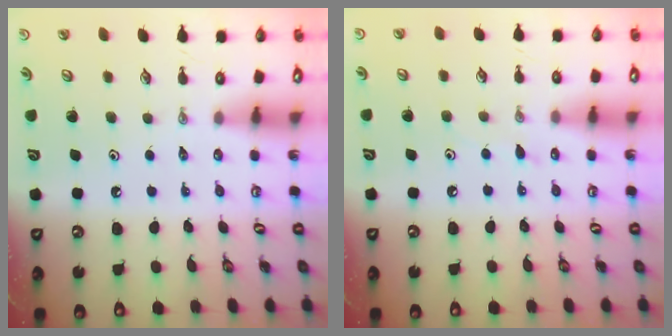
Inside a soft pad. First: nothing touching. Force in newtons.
{"total": 4.9, "press": 4.8, "slide": 0.6}